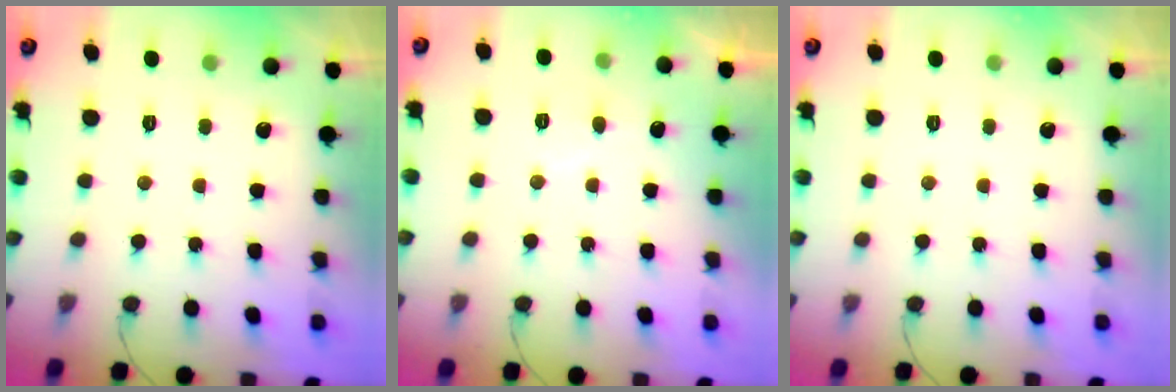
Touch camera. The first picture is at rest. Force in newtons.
{"total": 4.7, "press": 4.7, "slide": 0.5}
{"total": 0.0}